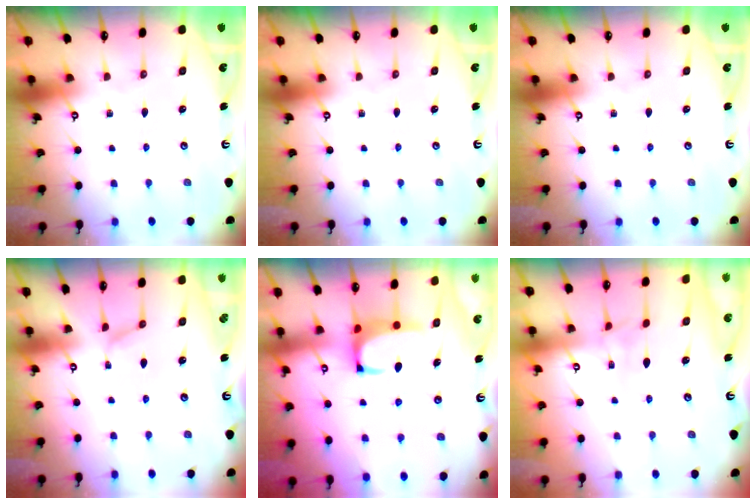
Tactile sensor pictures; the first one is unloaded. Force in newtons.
{"total": 0.0}
{"total": 0.0}
{"total": 0.8, "press": 0.3, "slide": 0.8}
{"total": 1.4, "press": 1.3, "slide": 0.5}
{"total": 1.9, "press": 1.7, "slide": 0.7}